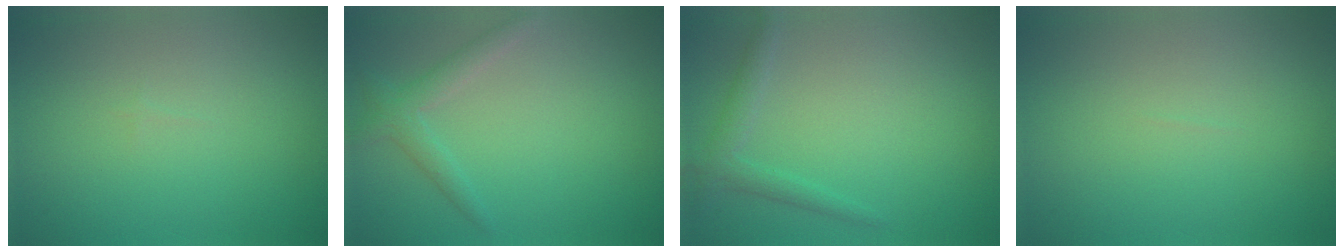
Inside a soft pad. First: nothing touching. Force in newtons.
{"total": 2.0, "press": 2.0, "slide": 0.1}
{"total": 1.8, "press": 1.7, "slide": 0.1}
{"total": 0.0}